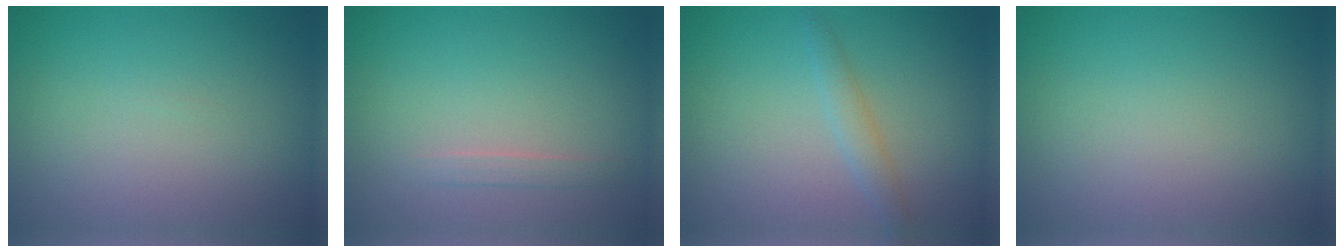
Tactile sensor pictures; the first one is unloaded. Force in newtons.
{"total": 0.9, "press": 0.9, "slide": 0.1}
{"total": 1.5, "press": 1.5, "slide": 0.1}
{"total": 0.0}